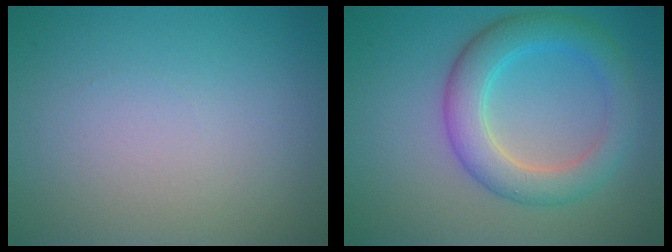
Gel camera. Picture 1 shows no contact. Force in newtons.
{"total": 5.2, "press": 5.2, "slide": 0.1}